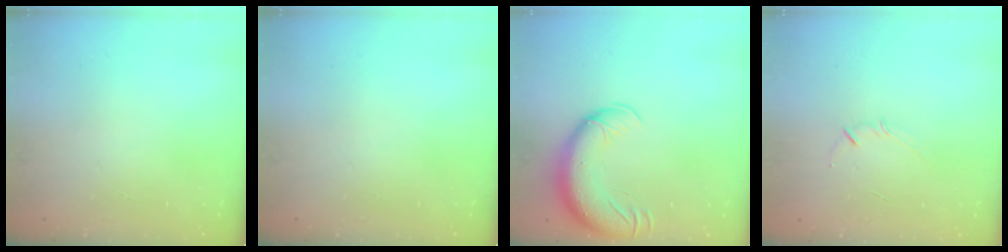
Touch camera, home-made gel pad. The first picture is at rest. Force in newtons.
{"total": 0.0}
{"total": 18.5, "press": 17.9, "slide": 4.4}
{"total": 2.1, "press": 2.1, "slide": 0.4}